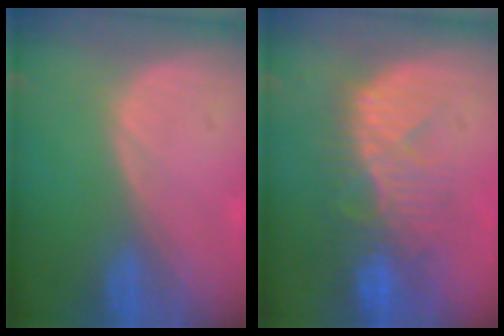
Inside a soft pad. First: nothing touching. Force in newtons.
{"total": 10.1, "press": 8.8, "slide": 4.8}